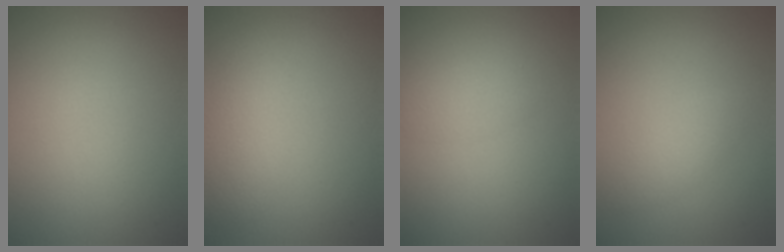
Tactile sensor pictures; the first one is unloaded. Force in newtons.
{"total": 2.7, "press": 2.7, "slide": 0.1}
{"total": 1.6, "press": 1.6, "slide": 0.1}
{"total": 1.7, "press": 1.7, "slide": 0.0}